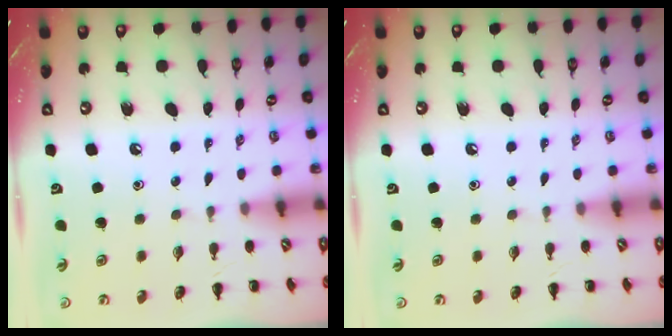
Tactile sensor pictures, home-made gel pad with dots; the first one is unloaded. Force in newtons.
{"total": 0.0}